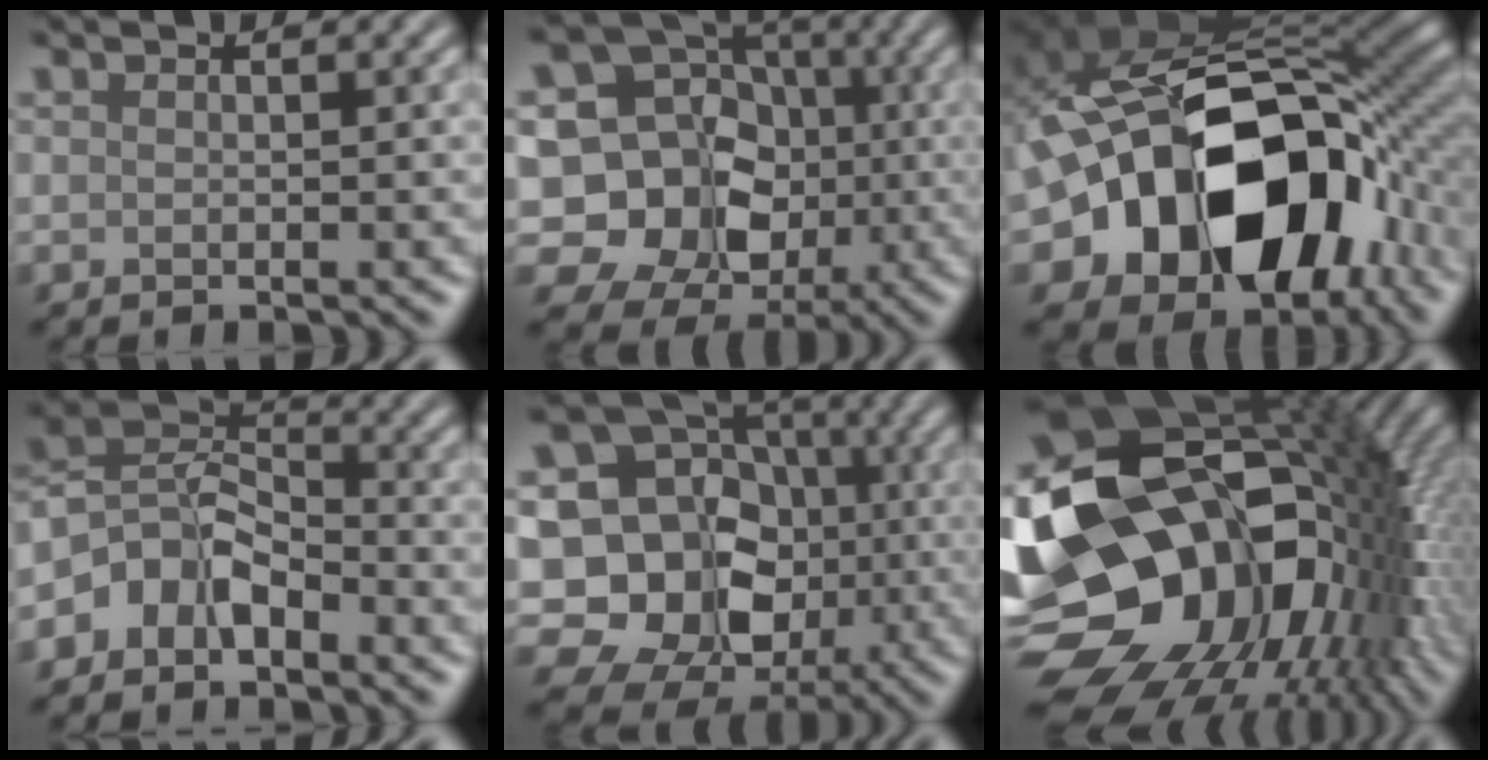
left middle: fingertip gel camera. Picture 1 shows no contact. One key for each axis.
{"total": 15.6, "fx": 0.1, "fy": 13.9, "fz": 7.0, "tx": -0.159, "ty": 0.037, "tz": -0.016}
{"total": 16.9, "fx": -4.4, "fy": 11.9, "fz": 11.1, "tx": -0.175, "ty": -0.028, "tz": -0.060}
{"total": 4.4, "fx": -2.8, "fy": 2.7, "fz": 2.2, "tx": -0.033, "ty": 0.010, "tz": -0.065}
{"total": 16.9, "fx": -0.2, "fy": 14.6, "fz": 8.4, "tx": -0.167, "ty": 0.026, "tz": -0.021}
{"total": 19.9, "fx": -1.3, "fy": 14.7, "fz": 13.4, "tx": -0.231, "ty": -0.020, "tz": 0.004}